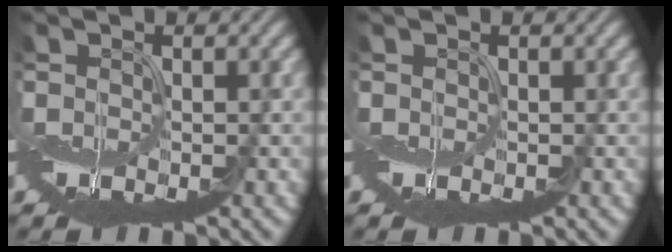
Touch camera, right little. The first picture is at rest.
{"total": 0.0}